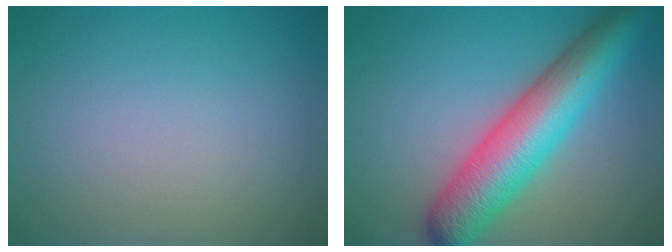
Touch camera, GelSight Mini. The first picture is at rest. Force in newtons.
{"total": 9.0, "press": 9.0, "slide": 0.1}